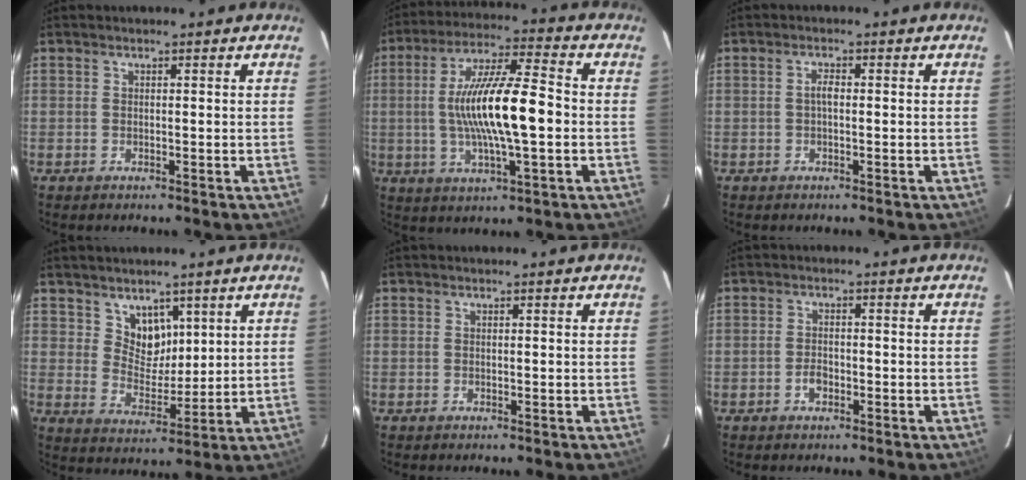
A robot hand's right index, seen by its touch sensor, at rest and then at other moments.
{"total": 15.9, "force": [-1.1, 2.8, 15.6], "torque": [-0.288, 0.007, -0.021]}
{"total": 1.5, "force": [-0.1, 0.6, 1.4], "torque": [-0.027, 0.007, -0.005]}
{"total": 6.2, "force": [3.8, 4.5, 2.1], "torque": [-0.026, 0.001, 0.076]}
{"total": 0.0}
{"total": 2.4, "force": [-1.2, 1.6, 1.4], "torque": [-0.028, 0.003, -0.022]}